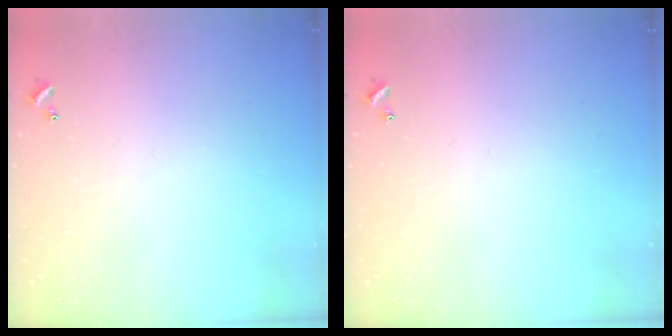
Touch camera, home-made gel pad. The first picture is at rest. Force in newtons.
{"total": 0.0}